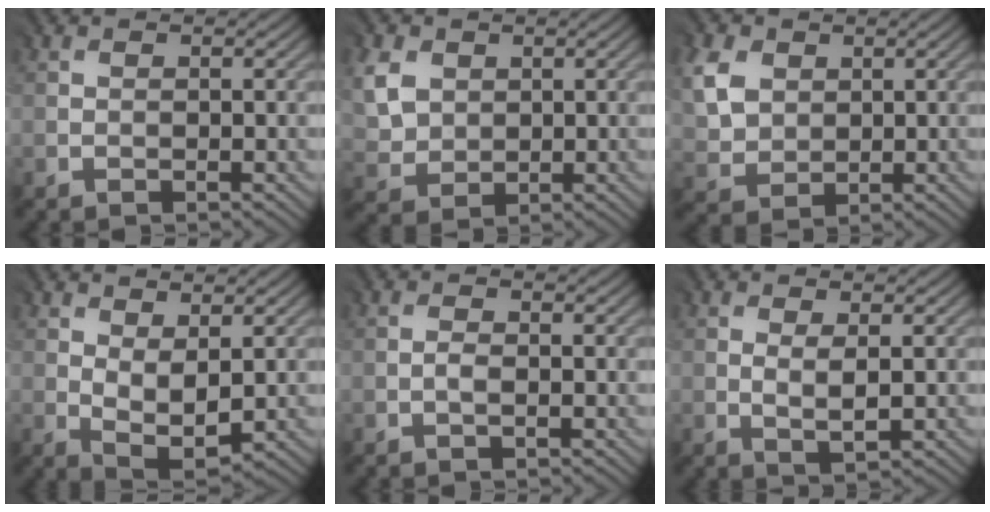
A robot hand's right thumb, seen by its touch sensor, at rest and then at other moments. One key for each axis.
{"total": 5.0, "fx": 1.7, "fy": 4.2, "fz": 2.1, "tx": -0.081, "ty": 0.002, "tz": 0.035}
{"total": 5.5, "fx": 2.0, "fy": 4.5, "fz": 2.4, "tx": -0.090, "ty": 0.005, "tz": 0.039}
{"total": 4.7, "fx": 0.9, "fy": 2.5, "fz": 3.8, "tx": -0.084, "ty": -0.009, "tz": 0.024}
{"total": 0.7, "fx": -0.5, "fy": 0.2, "fz": 0.5, "tx": -0.010, "ty": -0.001, "tz": -0.009}
{"total": 2.3, "fx": 0.3, "fy": 0.9, "fz": 2.1, "tx": -0.047, "ty": -0.006, "tz": 0.013}